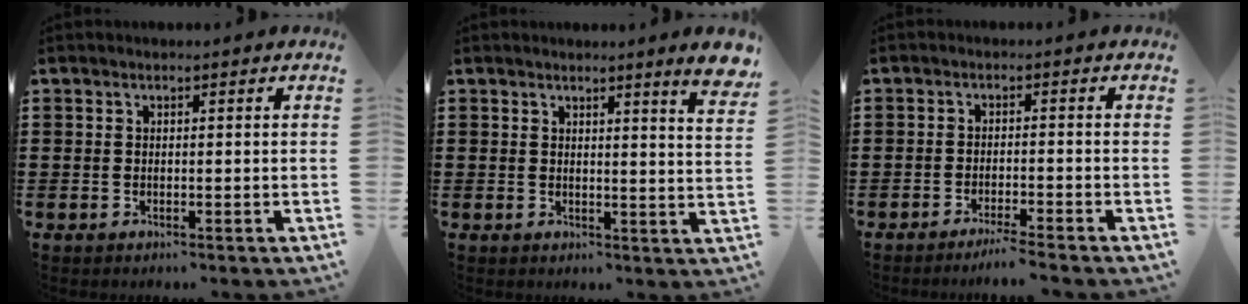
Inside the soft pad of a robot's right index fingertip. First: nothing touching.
{"total": 4.0, "force": [3.1, -0.5, 2.5], "torque": [-0.042, -0.015, 0.051]}
{"total": 2.7, "force": [-2.4, -0.4, 1.1], "torque": [-0.018, -0.003, -0.048]}